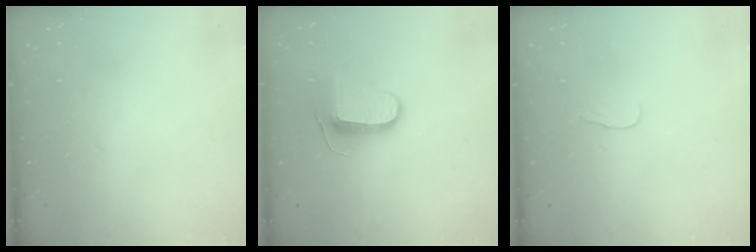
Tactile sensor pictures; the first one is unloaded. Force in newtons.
{"total": 8.9, "press": 8.9, "slide": 0.2}
{"total": 2.8, "press": 2.8, "slide": 0.3}